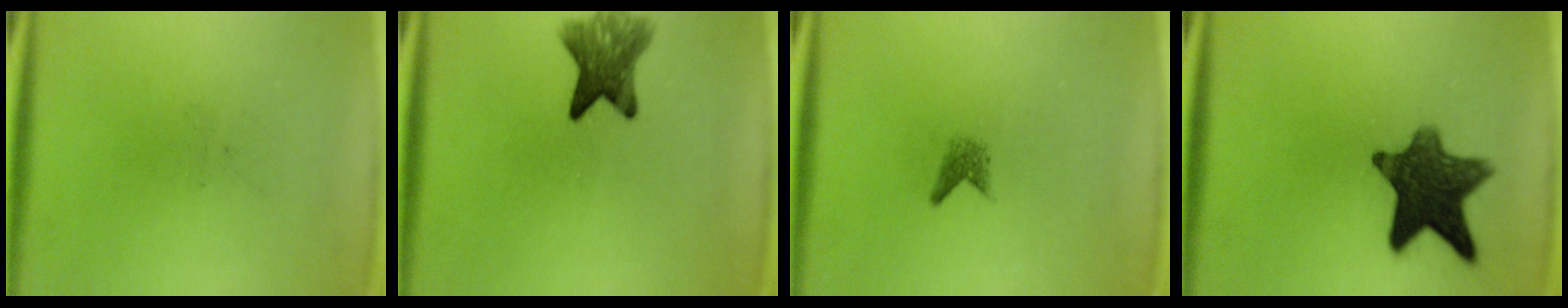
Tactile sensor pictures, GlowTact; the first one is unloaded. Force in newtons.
{"total": 6.5}
{"total": 1.5}
{"total": 11.5}